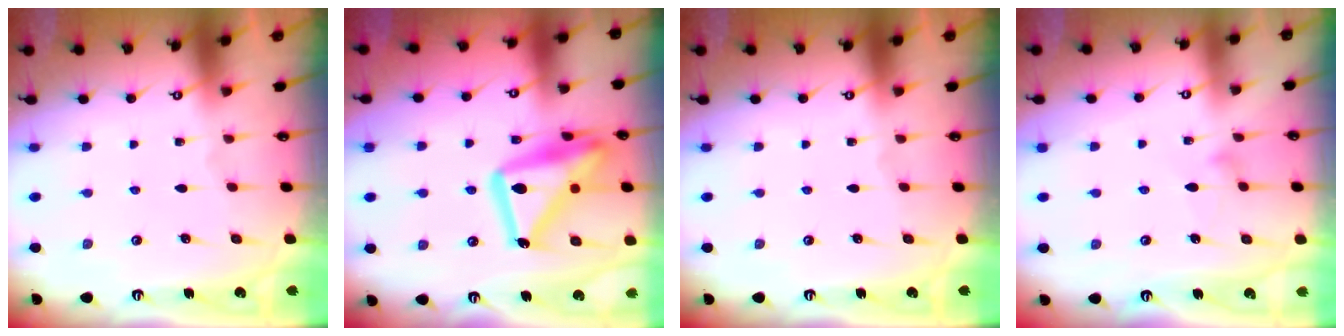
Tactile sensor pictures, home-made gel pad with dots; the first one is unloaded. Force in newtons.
{"total": 19.4, "press": 19.3, "slide": 1.5}
{"total": 0.0}
{"total": 7.7, "press": 7.7, "slide": 0.5}